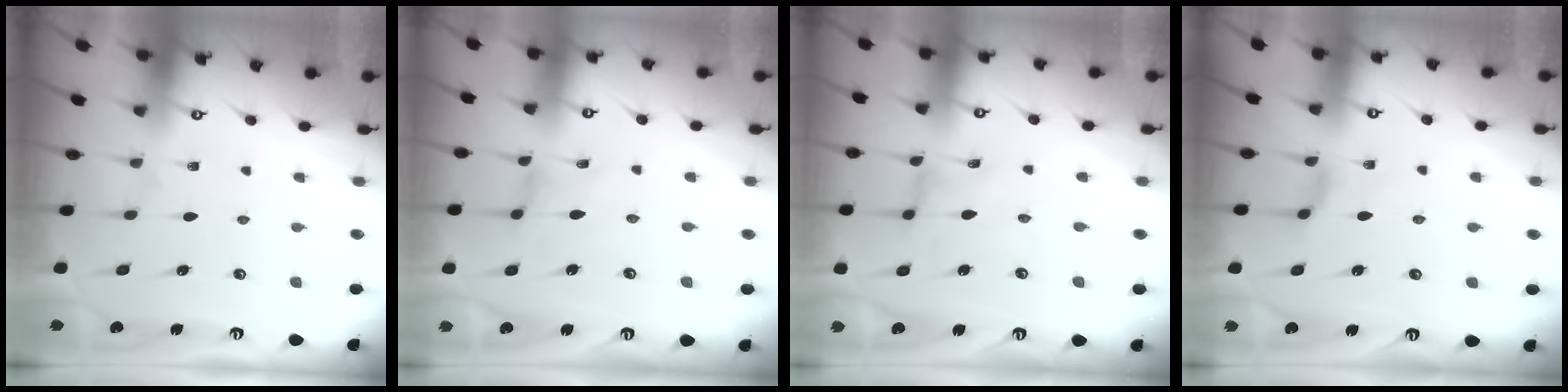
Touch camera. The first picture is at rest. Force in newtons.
{"total": 0.0}
{"total": 0.0}
{"total": 2.8, "press": 2.8, "slide": 0.6}